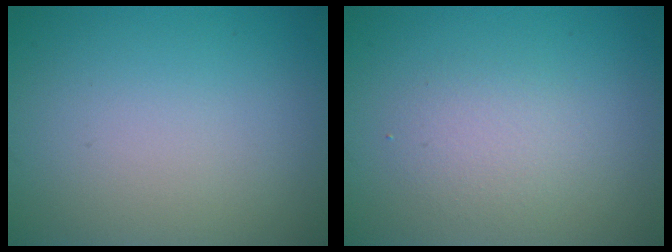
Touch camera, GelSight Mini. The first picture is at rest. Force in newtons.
{"total": 2.0, "press": 2.0, "slide": 0.1}